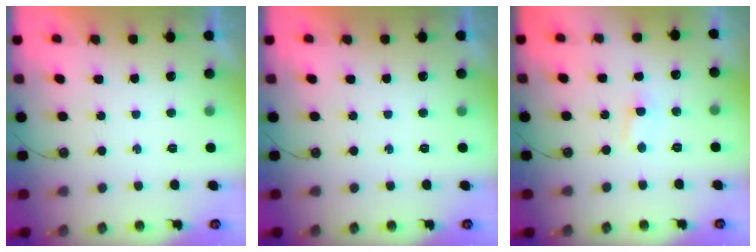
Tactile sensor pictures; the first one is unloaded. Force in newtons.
{"total": 0.0}
{"total": 2.8, "press": 2.7, "slide": 0.6}